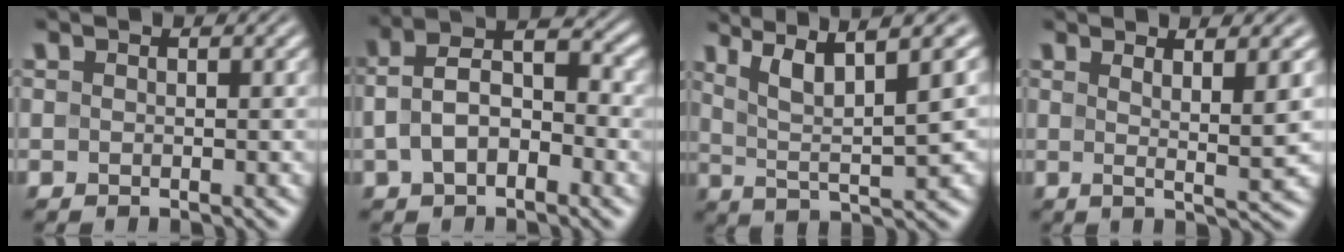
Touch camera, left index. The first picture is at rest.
{"total": 5.9, "force": [-1.0, 3.5, 4.7], "torque": [-0.087, 0.016, -0.025]}
{"total": 7.3, "force": [4.1, 1.4, 5.9], "torque": [-0.098, 0.016, 0.077]}
{"total": 4.6, "force": [1.5, 0.6, 4.3], "torque": [-0.061, -0.004, 0.025]}